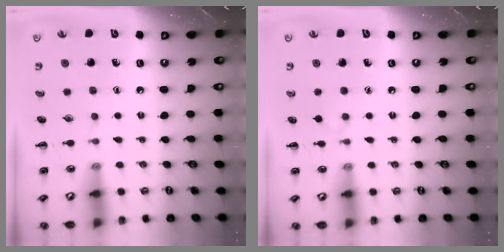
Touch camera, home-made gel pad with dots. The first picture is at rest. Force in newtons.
{"total": 2.6, "press": 2.4, "slide": 1.1}